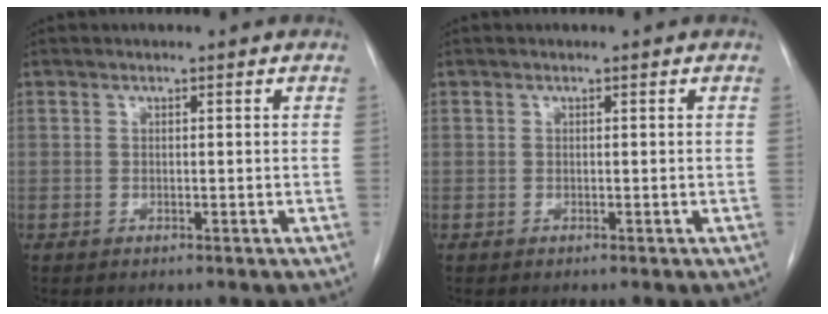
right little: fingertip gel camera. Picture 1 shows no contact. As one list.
[{"total": 0.0}]